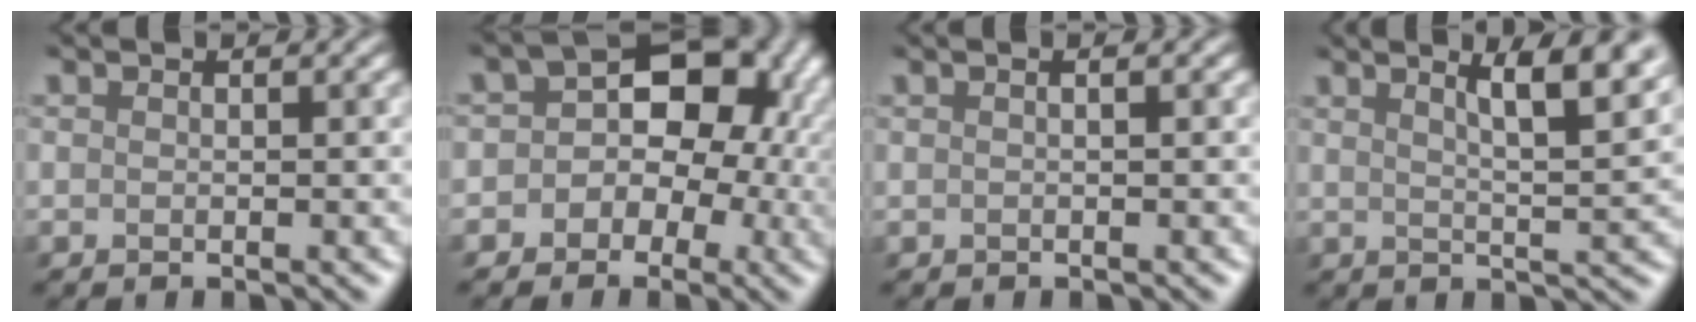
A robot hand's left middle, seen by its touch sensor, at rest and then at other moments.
{"total": 11.3, "force": [-0.5, 9.2, 6.6], "torque": [-0.029, 0.042, -0.053]}
{"total": 0.9, "force": [0.3, 0.3, 0.8], "torque": [-0.011, -0.001, 0.000]}
{"total": 7.9, "force": [4.2, 2.1, 6.3], "torque": [-0.051, 0.033, 0.038]}